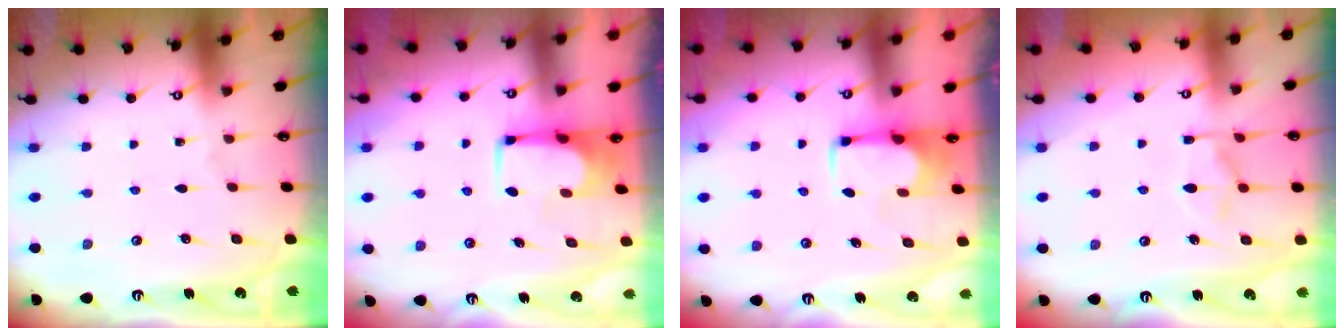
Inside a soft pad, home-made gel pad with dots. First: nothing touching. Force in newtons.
{"total": 1.6, "press": 1.5, "slide": 0.3}
{"total": 1.6, "press": 1.5, "slide": 0.6}
{"total": 5.1, "press": 4.9, "slide": 1.4}